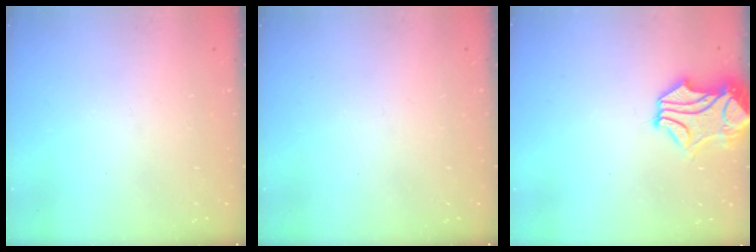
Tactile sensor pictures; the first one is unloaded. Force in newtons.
{"total": 0.0}
{"total": 2.4, "press": 2.1, "slide": 1.2}